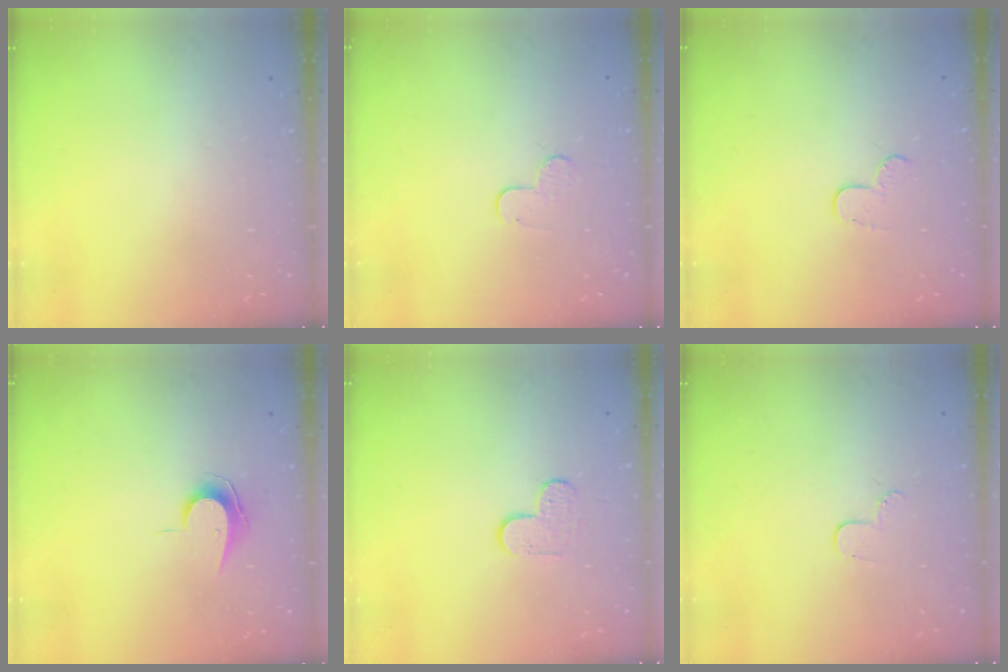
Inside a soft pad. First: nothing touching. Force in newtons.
{"total": 5.5, "press": 5.5, "slide": 0.5}
{"total": 5.7, "press": 5.7, "slide": 0.5}
{"total": 7.7, "press": 7.6, "slide": 0.4}
{"total": 4.7, "press": 4.7, "slide": 0.5}
{"total": 4.0, "press": 4.0, "slide": 0.4}